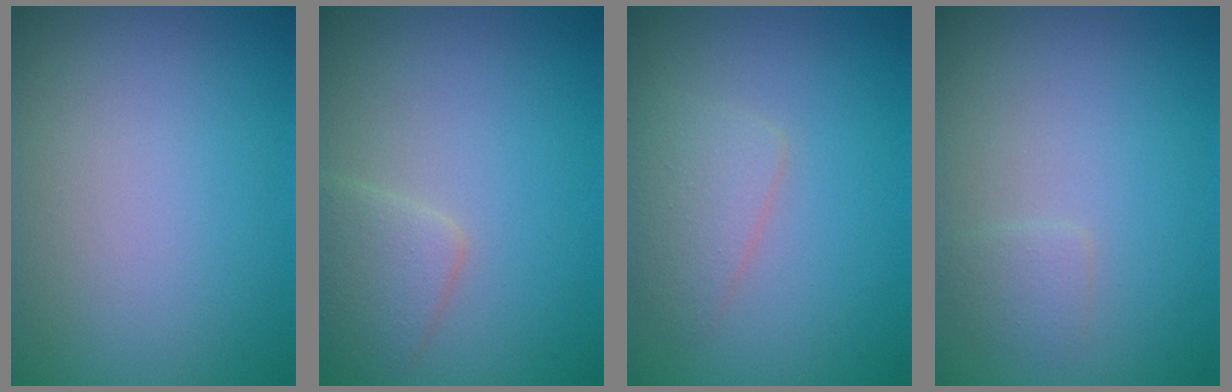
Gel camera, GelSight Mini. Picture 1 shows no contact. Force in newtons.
{"total": 2.5, "press": 2.5, "slide": 0.1}
{"total": 2.4, "press": 2.4, "slide": 0.1}
{"total": 1.0, "press": 1.0, "slide": 0.0}